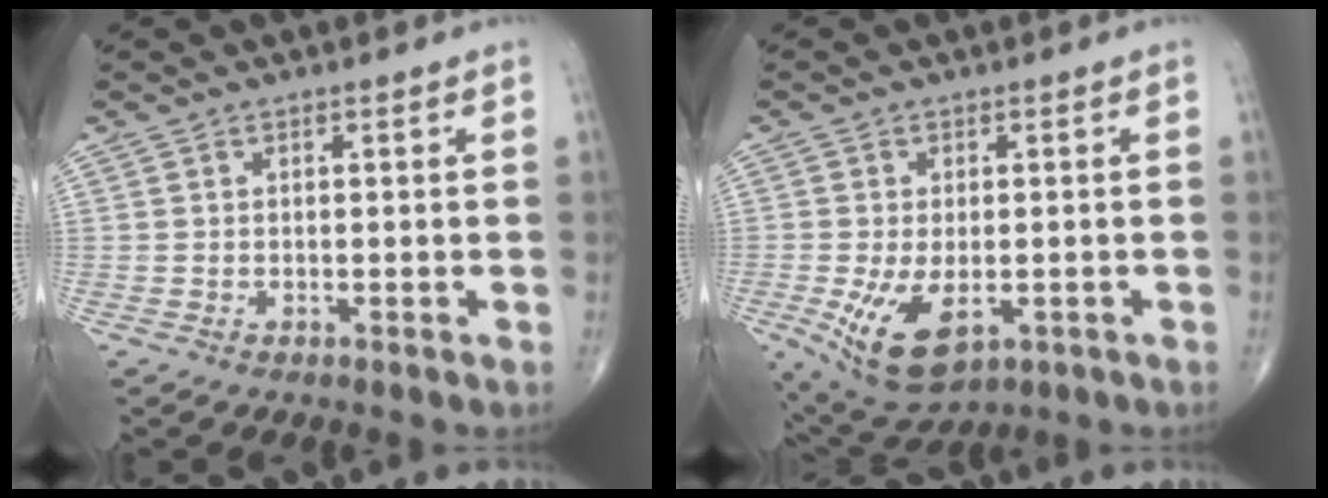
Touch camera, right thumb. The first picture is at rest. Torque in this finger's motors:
{"motor_torque": [-0.11, 0.45, 0.67, 0.15, 0.18]}